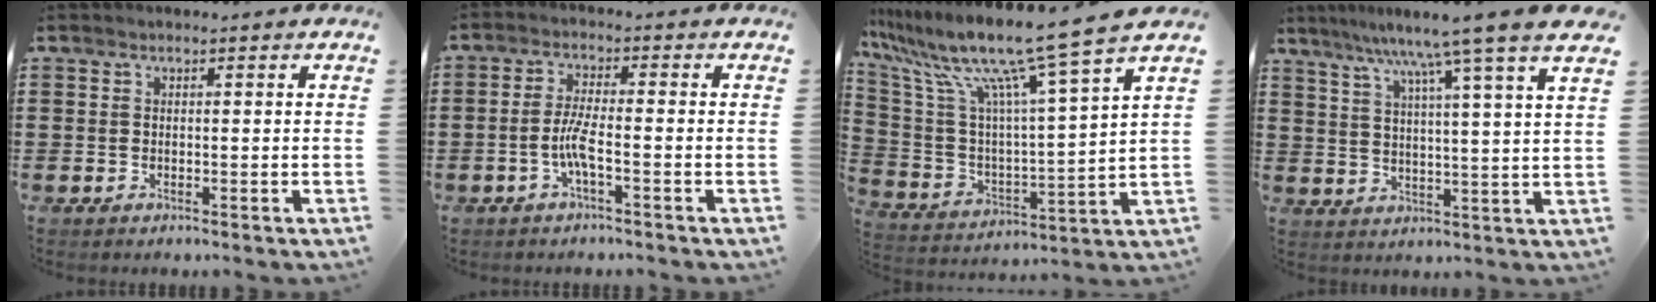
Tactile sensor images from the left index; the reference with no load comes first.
{"total": 4.6, "force": [-2.0, 0.5, 4.1], "torque": [-0.093, -0.006, -0.044]}
{"total": 11.9, "force": [9.6, -0.6, 7.0], "torque": [-0.178, -0.071, 0.151]}
{"total": 8.9, "force": [6.8, -1.6, 5.5], "torque": [-0.124, -0.040, 0.102]}